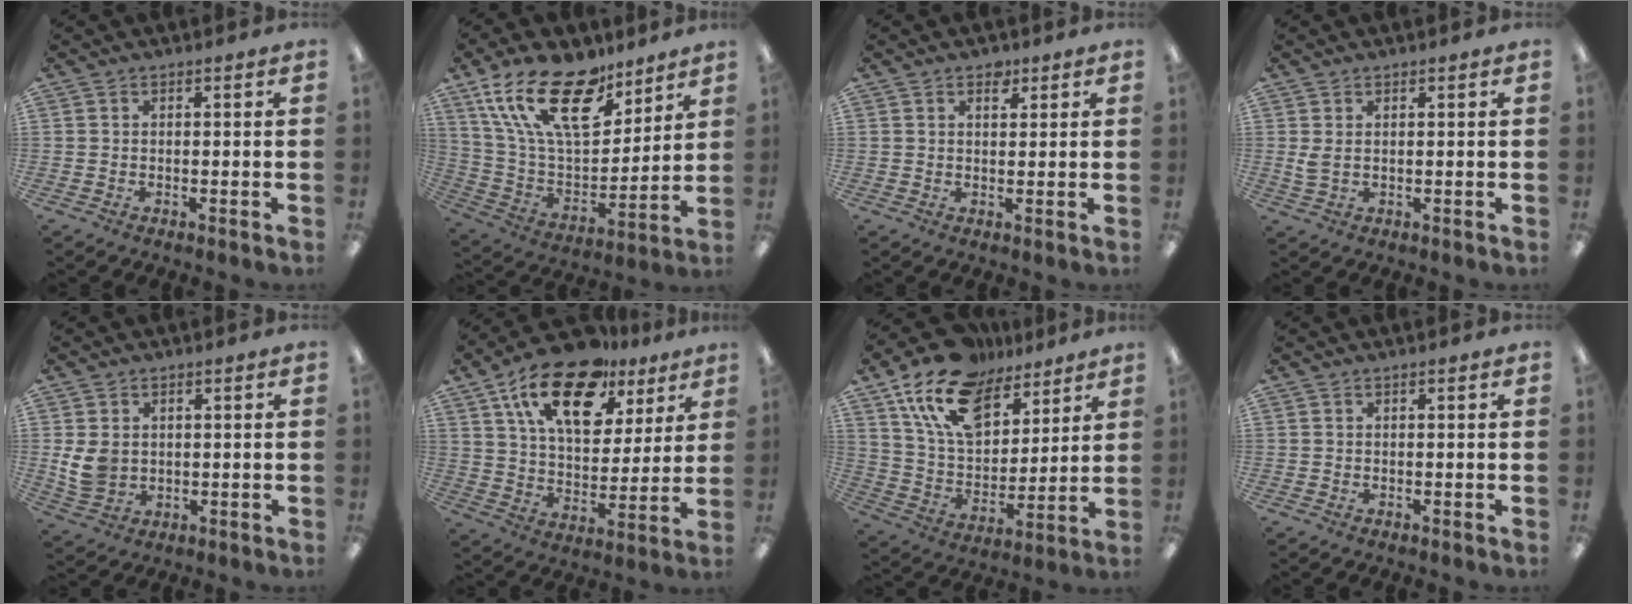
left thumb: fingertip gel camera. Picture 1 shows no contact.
{"total": 23.3, "force": [14.0, 11.3, 14.7], "torque": [-0.289, -0.073, 0.249]}
{"total": 2.8, "force": [1.9, 1.6, 1.3], "torque": [-0.003, -0.007, 0.029]}
{"total": 2.7, "force": [0.7, 1.6, 2.1], "torque": [-0.043, -0.002, 0.009]}
{"total": 6.6, "force": [0.8, 5.4, 3.8], "torque": [-0.091, 0.007, 0.020]}
{"total": 20.1, "force": [12.0, 10.3, 12.5], "torque": [-0.212, -0.054, 0.210]}
{"total": 19.0, "force": [12.4, 10.5, 9.8], "torque": [-0.192, -0.054, 0.227]}
{"total": 0.0}